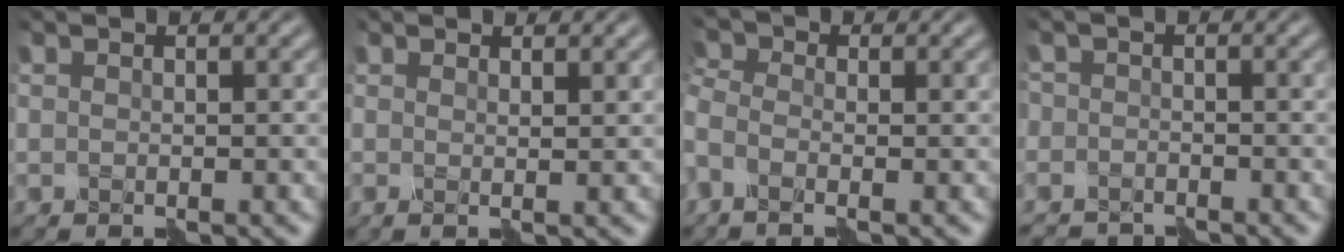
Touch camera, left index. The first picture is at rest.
{"total": 1.2, "force": [1.0, 0.1, 0.5], "torque": [-0.003, -0.005, 0.006]}
{"total": 3.3, "force": [-1.2, 1.9, 2.5], "torque": [-0.046, 0.007, -0.038]}
{"total": 3.3, "force": [-2.8, 1.7, -0.2], "torque": [0.025, 0.007, -0.049]}